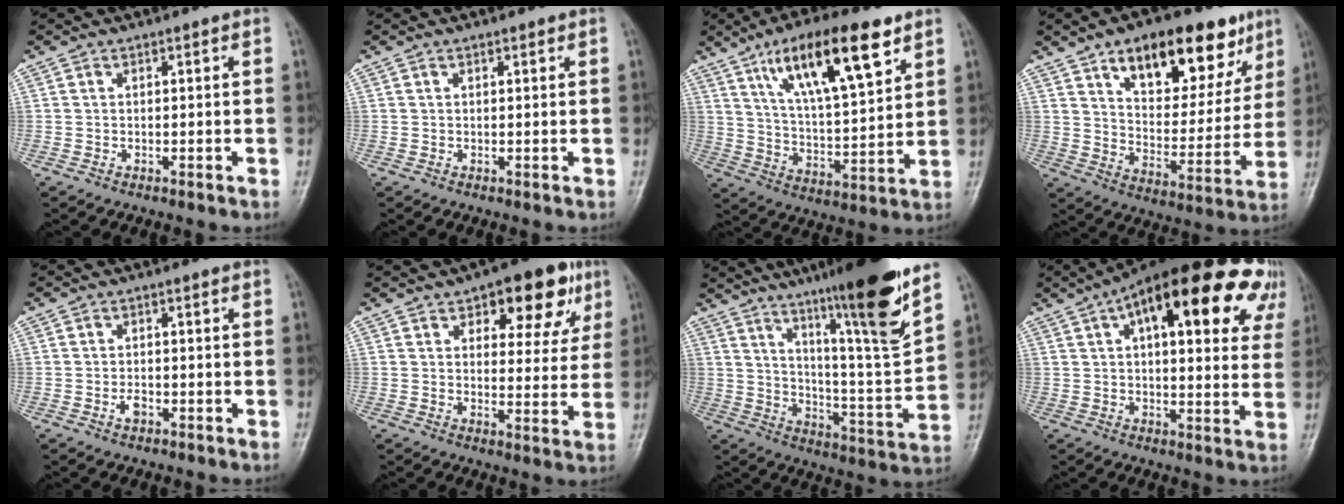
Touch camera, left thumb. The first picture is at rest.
{"total": 0.6, "force": [0.4, 0.3, 0.4], "torque": [-0.006, -0.002, 0.005]}
{"total": 18.7, "force": [10.2, 5.6, 14.7], "torque": [-0.224, -0.034, 0.180]}
{"total": 21.4, "force": [12.0, 10.5, 14.2], "torque": [-0.153, -0.038, 0.187]}
{"total": 2.0, "force": [-1.0, 1.2, 1.3], "torque": [-0.019, 0.005, -0.017]}
{"total": 12.9, "force": [6.7, 6.3, 9.0], "torque": [-0.068, -0.015, 0.084]}
{"total": 20.5, "force": [13.3, 1.0, 15.6], "torque": [-0.212, -0.071, 0.213]}
{"total": 27.3, "force": [12.1, 11.0, 21.8], "torque": [-0.286, 0.026, 0.162]}